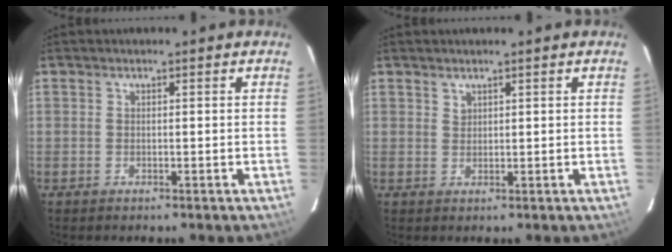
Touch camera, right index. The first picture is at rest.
{"total": 1.1, "force": [1.0, 0.4, 0.2], "torque": [-0.002, 0.002, 0.019]}